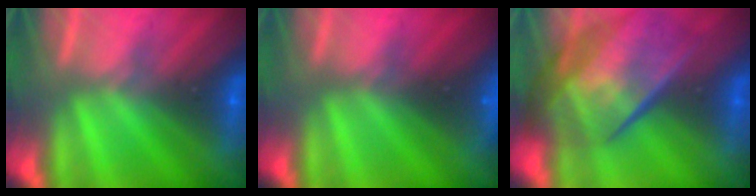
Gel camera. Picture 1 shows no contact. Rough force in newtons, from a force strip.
{"total": 3.7}
{"total": 11.0}